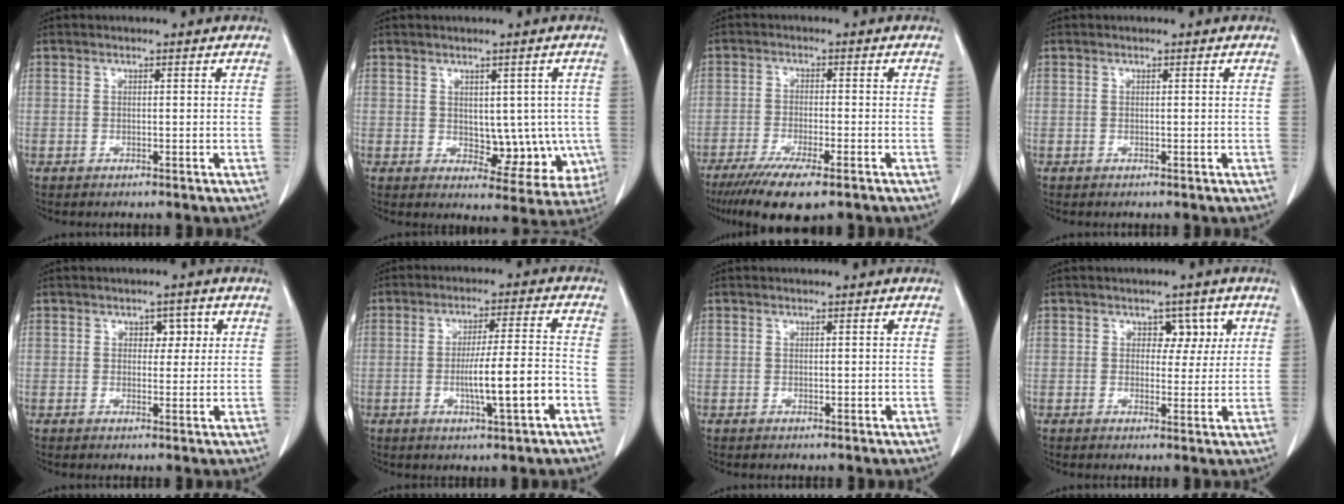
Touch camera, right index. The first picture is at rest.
{"total": 8.1, "force": [-0.4, 4.8, 6.6], "torque": [-0.058, 0.005, 0.010]}
{"total": 9.8, "force": [-6.8, 1.4, 6.9], "torque": [-0.111, -0.022, -0.106]}
{"total": 0.0}
{"total": 2.6, "force": [0.9, 1.8, 1.8], "torque": [-0.015, 0.008, 0.010]}
{"total": 8.9, "force": [-2.9, -0.1, 8.4], "torque": [-0.140, 0.001, -0.047]}
{"total": 0.0}
{"total": 3.6, "force": [1.3, 2.5, 2.2], "torque": [-0.016, 0.007, 0.017]}